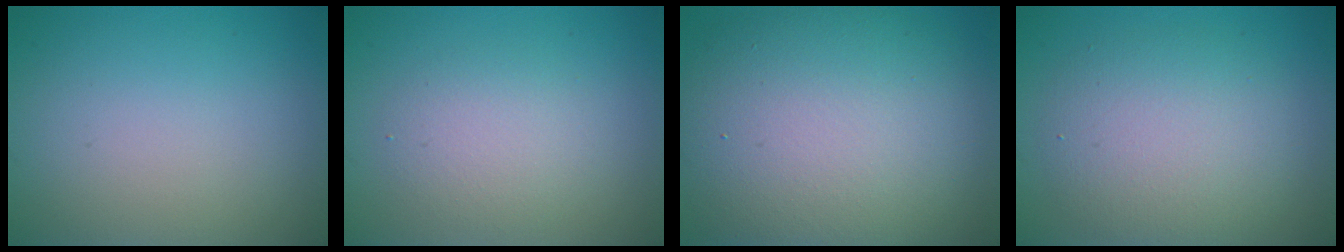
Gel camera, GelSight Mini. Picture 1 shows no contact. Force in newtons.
{"total": 2.9, "press": 2.9, "slide": 0.3}
{"total": 13.4, "press": 13.4, "slide": 0.5}
{"total": 5.3, "press": 5.3, "slide": 0.1}